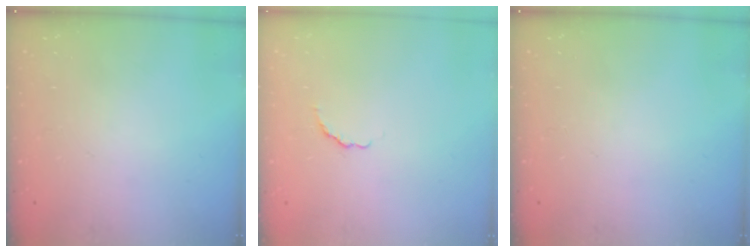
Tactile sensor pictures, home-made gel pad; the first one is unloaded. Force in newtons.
{"total": 1.8, "press": 1.6, "slide": 0.8}
{"total": 0.0}